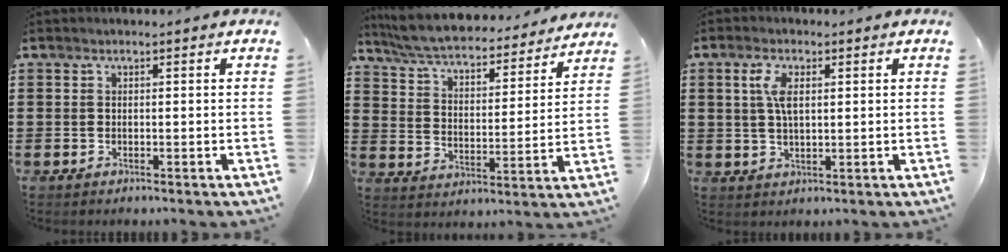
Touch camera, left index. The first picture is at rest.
{"total": 6.1, "force": [5.8, 0.5, 1.8], "torque": [-0.063, -0.041, 0.097]}
{"total": 4.5, "force": [1.3, 1.8, 3.9], "torque": [-0.084, 0.008, 0.021]}